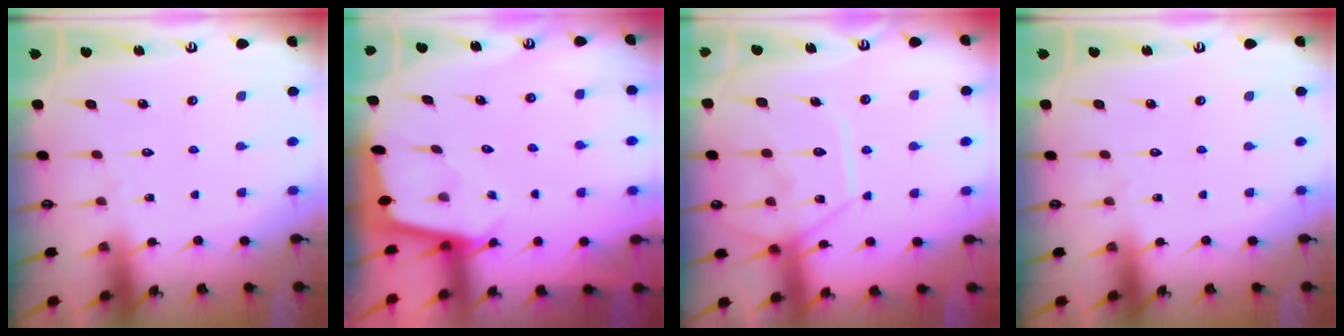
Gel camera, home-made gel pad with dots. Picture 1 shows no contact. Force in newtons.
{"total": 1.8, "press": 1.8, "slide": 0.2}
{"total": 14.7, "press": 14.6, "slide": 1.4}
{"total": 0.0}